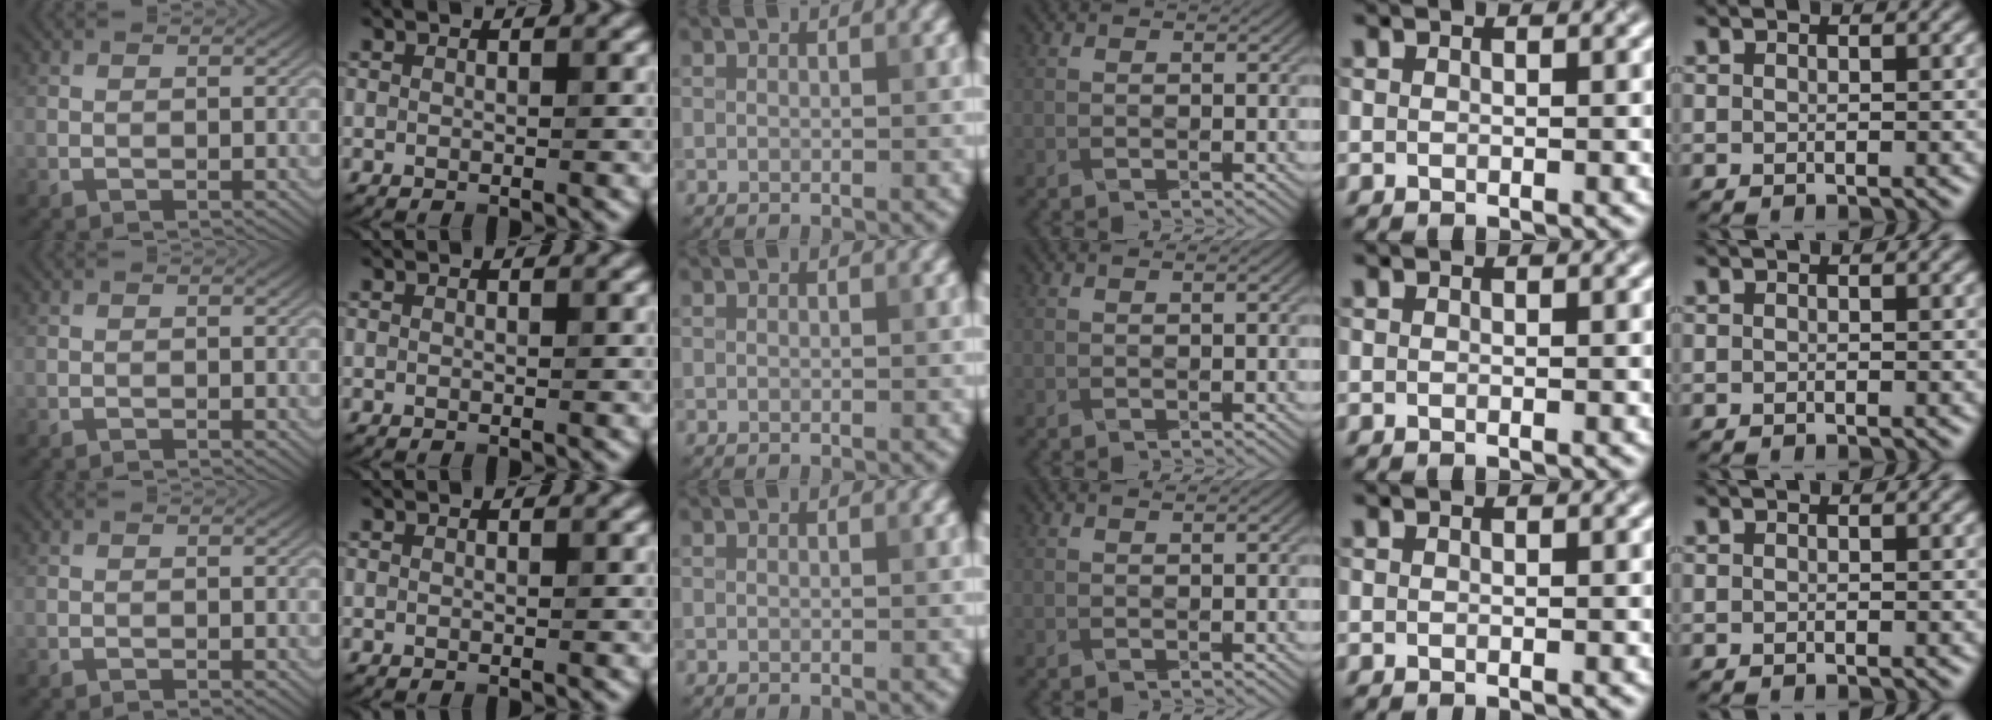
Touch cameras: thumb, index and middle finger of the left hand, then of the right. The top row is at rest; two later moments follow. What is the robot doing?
{"motion": "pour", "object": "sugar"}